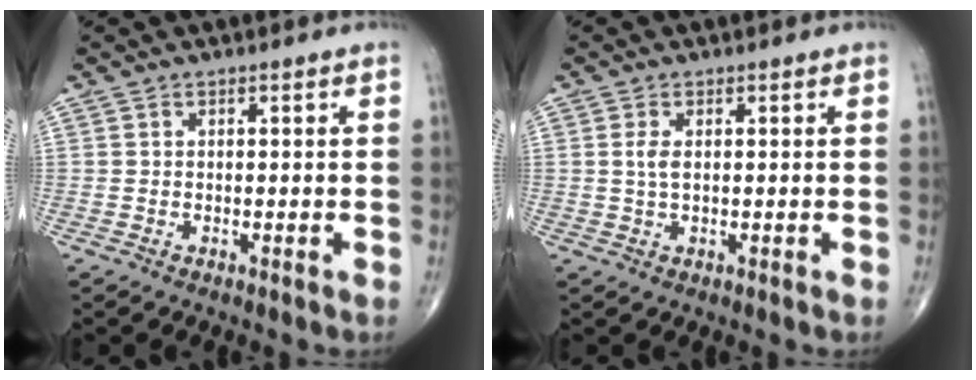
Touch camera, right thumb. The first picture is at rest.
{"total": 2.4, "force": [0.4, 1.1, 2.1], "torque": [-0.048, 0.001, 0.010]}